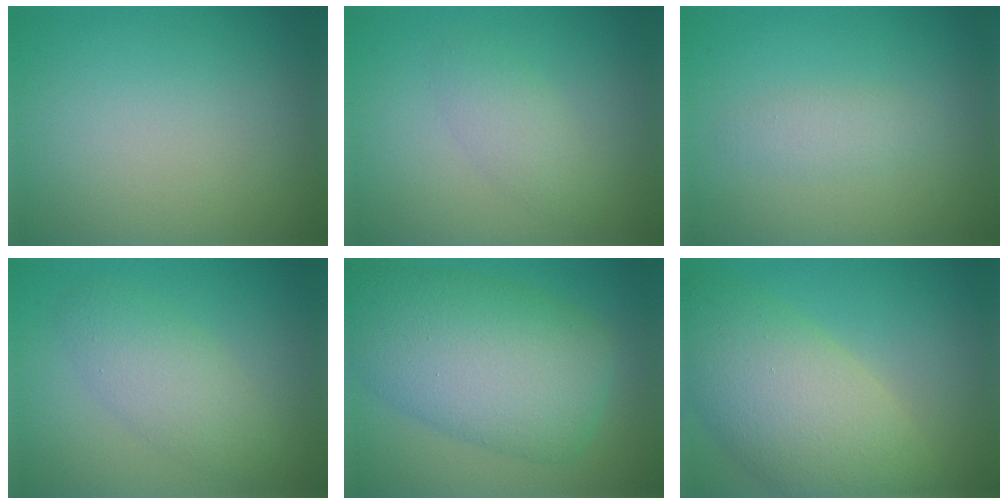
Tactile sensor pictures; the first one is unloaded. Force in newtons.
{"total": 2.1, "press": 2.1, "slide": 0.0}
{"total": 1.6, "press": 1.6, "slide": 0.0}
{"total": 3.8, "press": 3.8, "slide": 0.0}
{"total": 11.7, "press": 11.7, "slide": 0.2}
{"total": 9.9, "press": 9.9, "slide": 0.7}